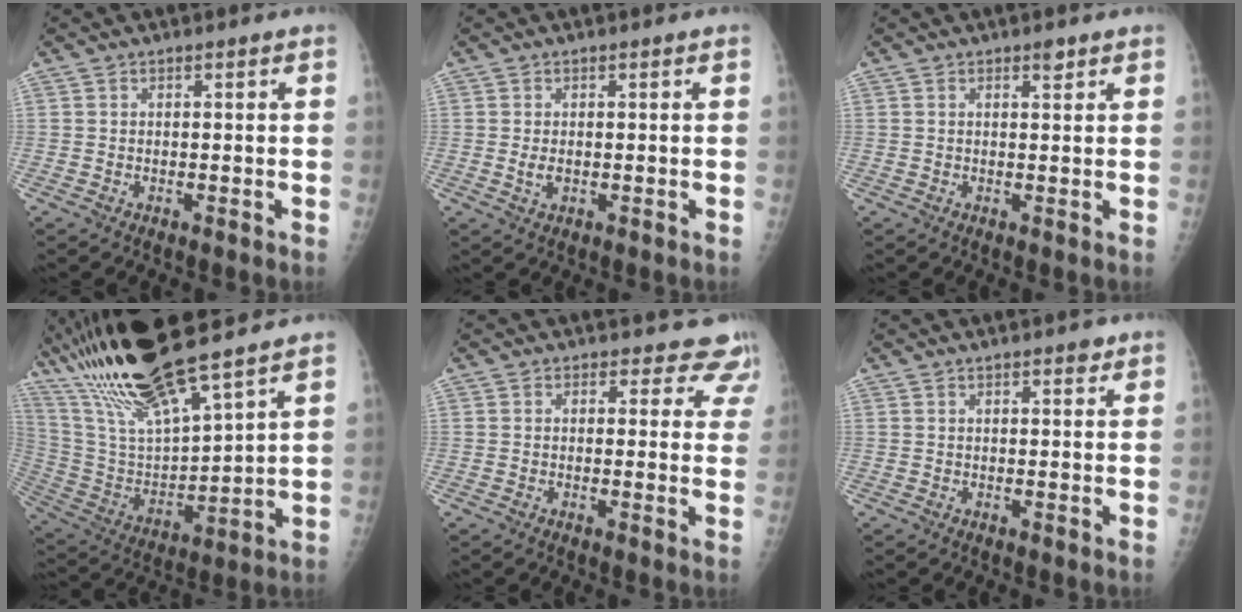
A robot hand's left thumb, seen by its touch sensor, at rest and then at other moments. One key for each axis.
{"total": 2.1, "fx": 0.1, "fy": 1.2, "fz": 1.8, "tx": -0.028, "ty": -0.005, "tz": 0.008}
{"total": 1.2, "fx": 0.9, "fy": 0.4, "fz": 0.8, "tx": 0.000, "ty": -0.005, "tz": 0.014}
{"total": 23.2, "fx": 17.9, "fy": 3.8, "fz": 14.3, "tx": -0.262, "ty": -0.057, "tz": 0.347}
{"total": 6.9, "fx": 6.1, "fy": 3.2, "fz": 0.1, "tx": 0.051, "ty": -0.026, "tz": 0.035}
{"total": 2.2, "fx": 1.6, "fy": 0.7, "fz": 1.4, "tx": -0.002, "ty": -0.004, "tz": 0.020}